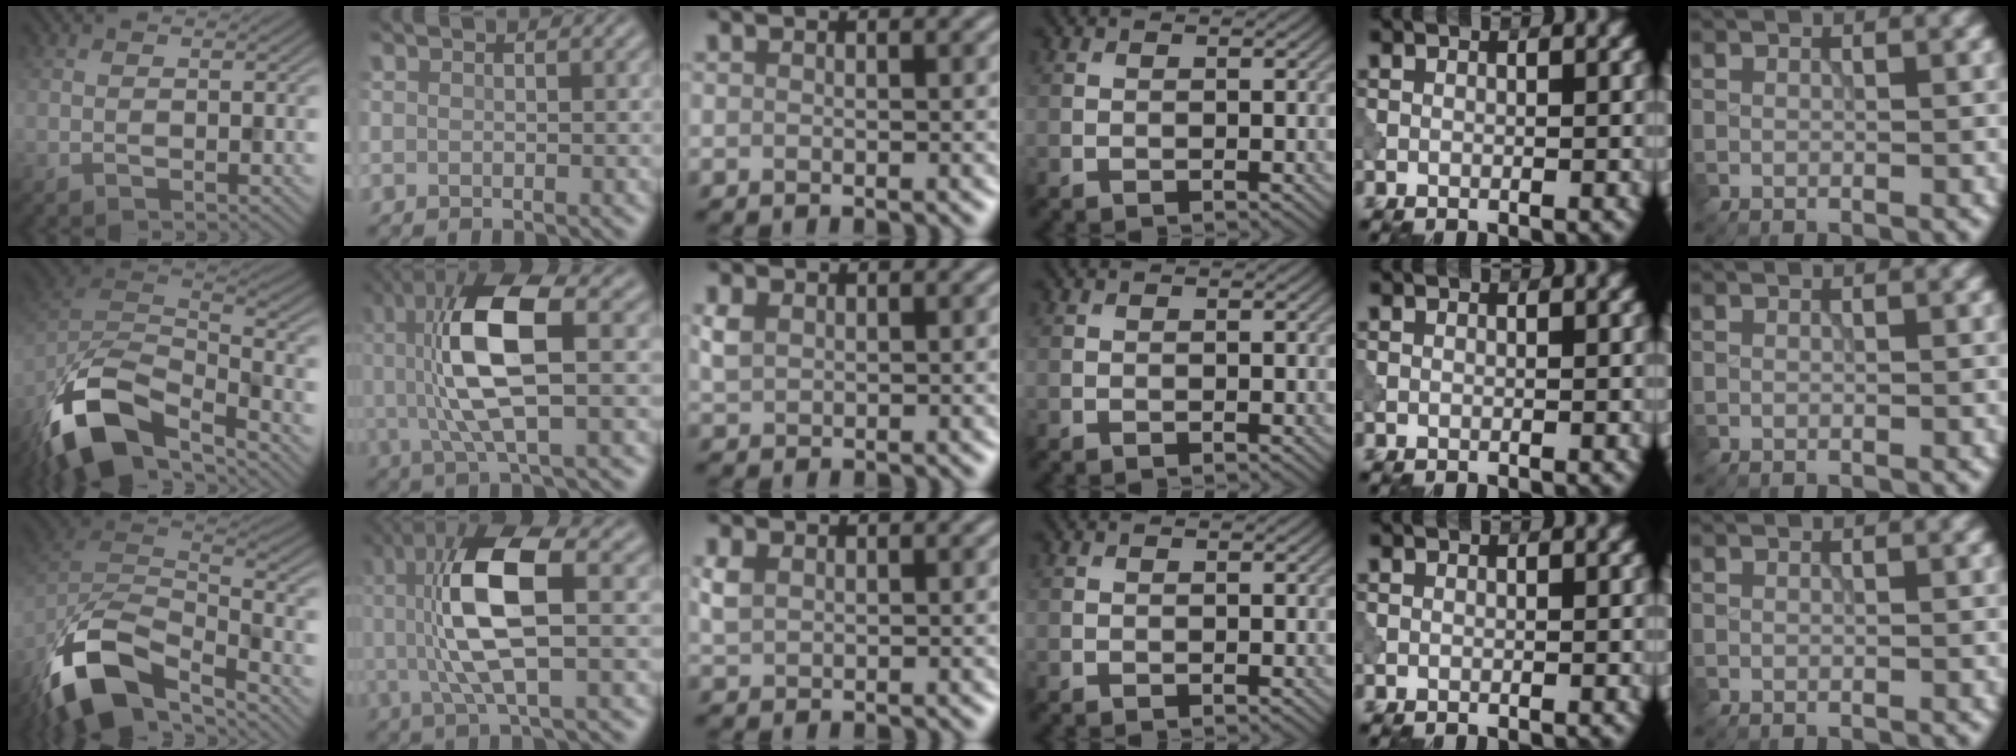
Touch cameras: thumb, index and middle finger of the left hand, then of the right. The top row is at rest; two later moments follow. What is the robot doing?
{"motion": "shake", "object": "bell"}